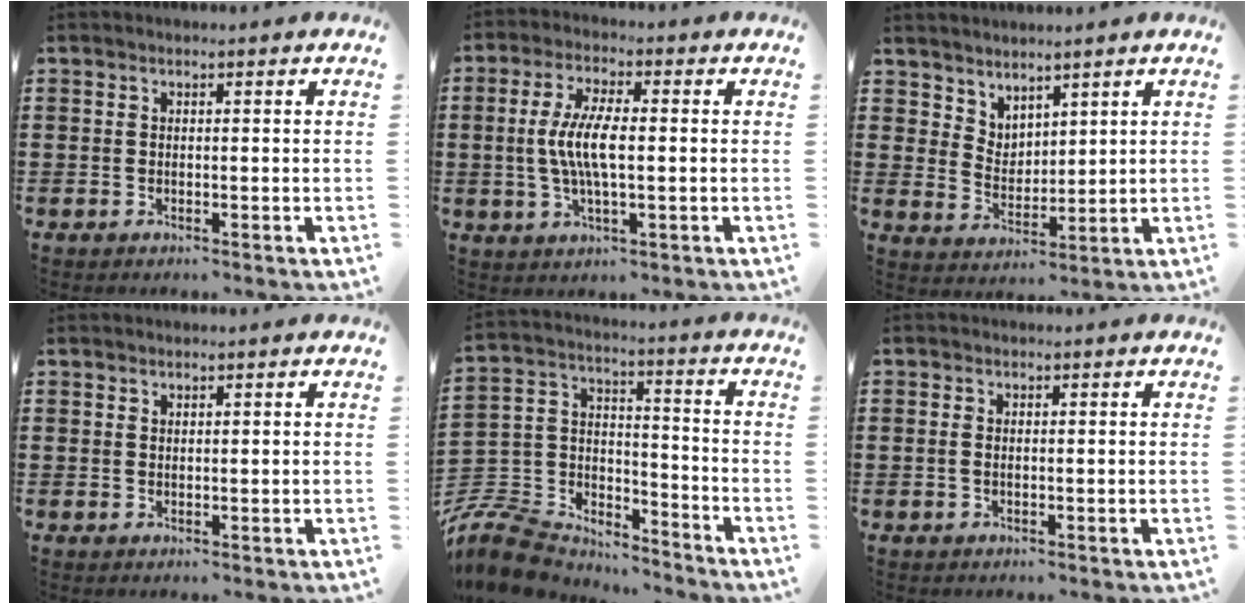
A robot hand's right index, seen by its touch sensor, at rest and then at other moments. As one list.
[{"total": 7.0, "force": [-0.3, 2.1, 6.7], "torque": [-0.148, -0.006, -0.016]}, {"total": 4.1, "force": [3.7, 1.6, -0.4], "torque": [-0.006, -0.010, 0.073]}, {"total": 0.5, "force": [0.4, 0.3, 0.0], "torque": [-0.002, 0.002, 0.009]}, {"total": 9.1, "force": [-8.3, 3.3, 1.8], "torque": [-0.072, 0.007, -0.169]}, {"total": 0.9, "force": [-0.2, 0.3, 0.8], "torque": [-0.019, -0.003, -0.002]}]